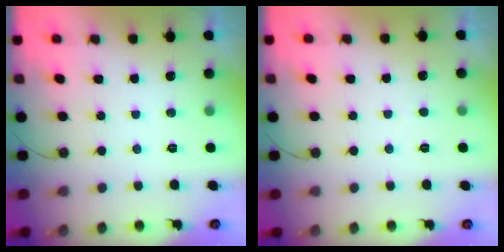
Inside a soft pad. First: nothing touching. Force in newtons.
{"total": 0.5, "press": 0.5, "slide": 0.1}